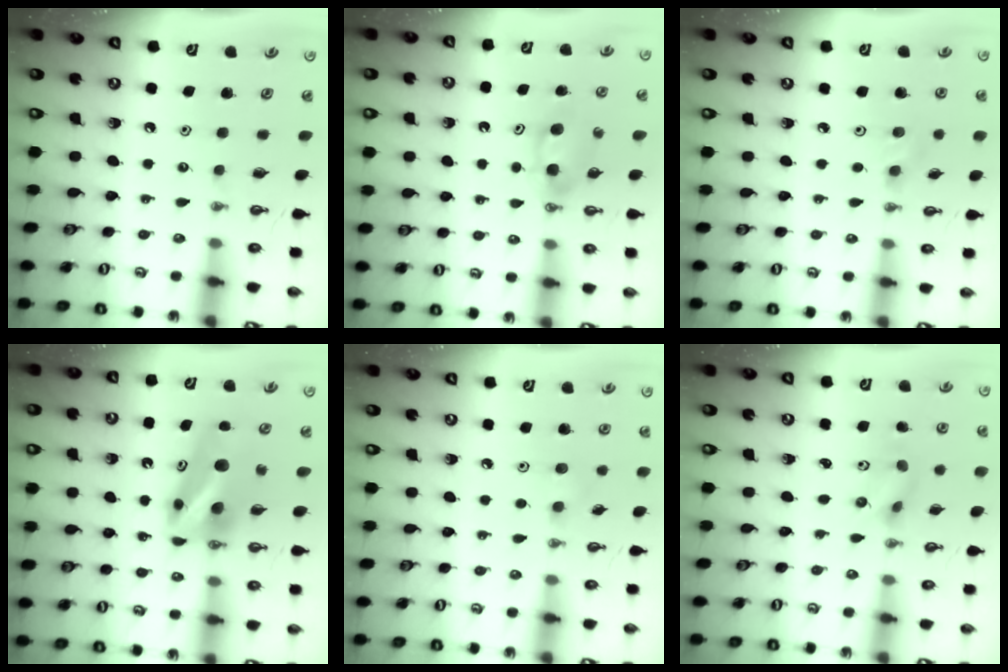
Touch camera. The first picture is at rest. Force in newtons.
{"total": 5.2, "press": 5.1, "slide": 0.9}
{"total": 2.2, "press": 2.1, "slide": 0.7}
{"total": 9.4, "press": 7.4, "slide": 5.8}
{"total": 5.3, "press": 4.8, "slide": 2.4}
{"total": 2.5, "press": 2.3, "slide": 0.9}